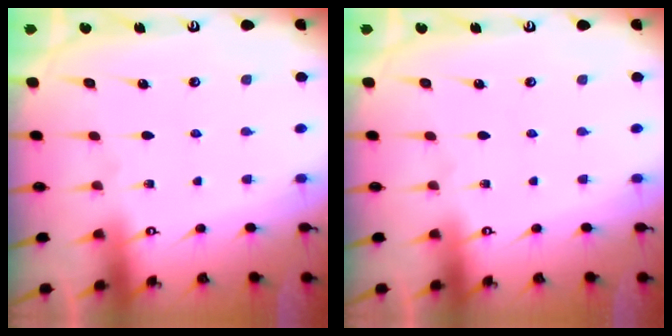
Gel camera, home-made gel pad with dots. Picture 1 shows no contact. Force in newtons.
{"total": 0.0}